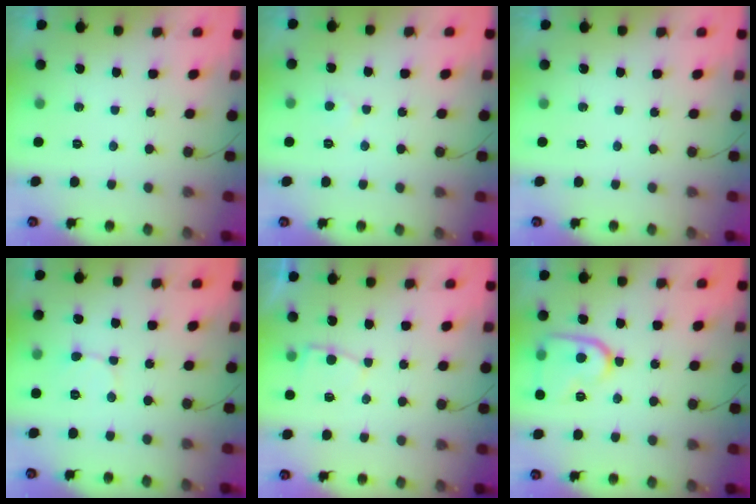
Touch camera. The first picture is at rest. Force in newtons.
{"total": 4.1, "press": 4.0, "slide": 0.2}
{"total": 0.0}
{"total": 2.5, "press": 2.5, "slide": 0.3}
{"total": 3.9, "press": 3.9, "slide": 0.4}
{"total": 13.6, "press": 13.6, "slide": 1.3}